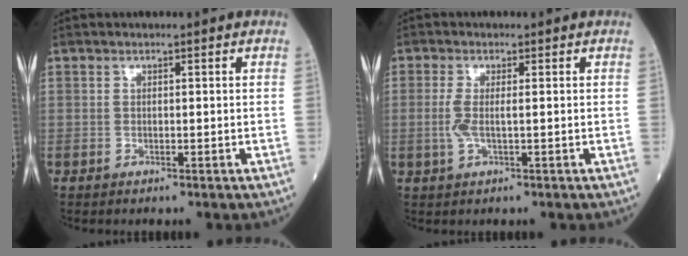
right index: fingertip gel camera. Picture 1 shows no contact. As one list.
[{"total": 2.8, "force": [-0.2, 0.5, 2.7], "torque": [-0.067, -0.004, -0.005]}]